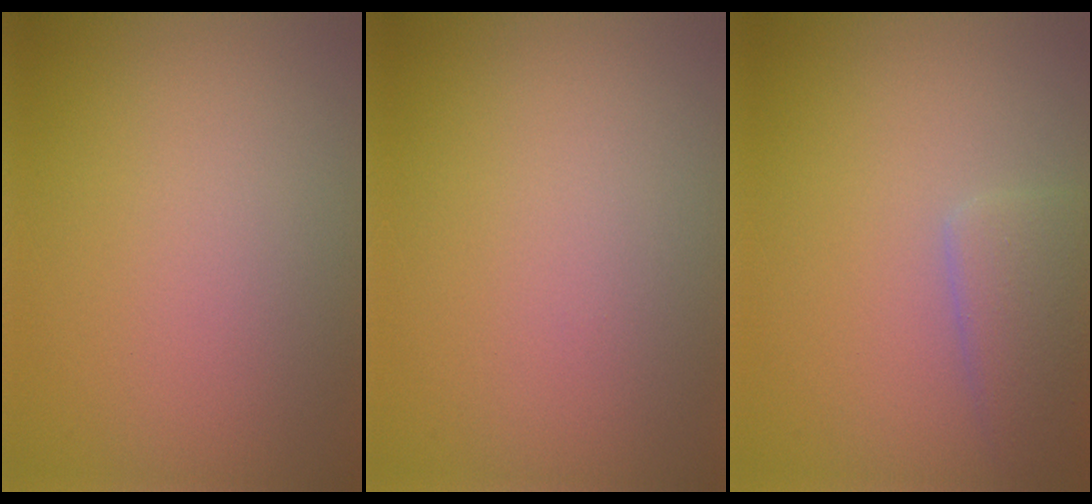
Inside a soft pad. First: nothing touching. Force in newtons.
{"total": 0.0}
{"total": 2.9, "press": 2.9, "slide": 0.3}